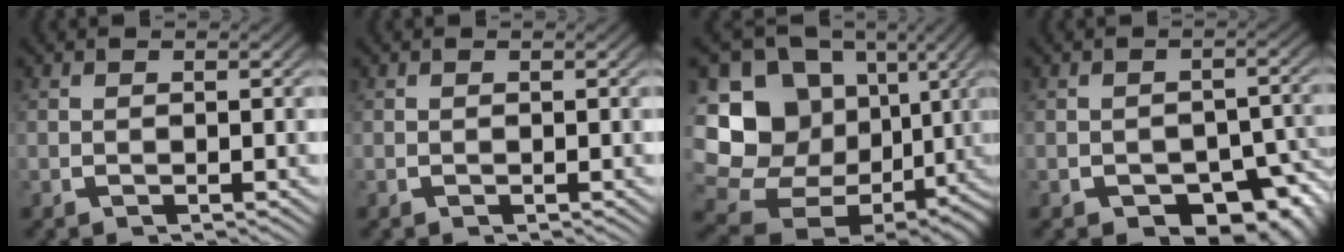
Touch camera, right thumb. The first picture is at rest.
{"total": 0.0}
{"total": 18.4, "force": [-1.0, 14.6, 11.1], "torque": [-0.221, -0.049, 0.000]}
{"total": 6.0, "force": [-3.1, 3.5, 3.7], "torque": [-0.051, -0.029, -0.035]}